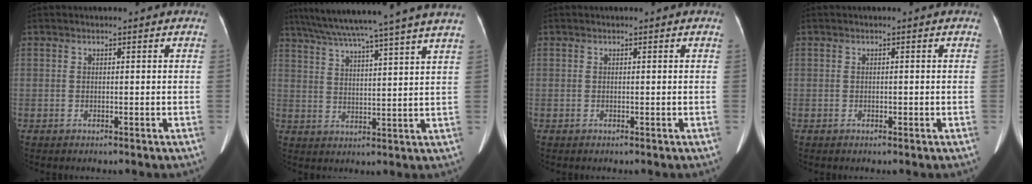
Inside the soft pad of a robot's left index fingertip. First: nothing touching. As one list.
[{"total": 21.1, "force": [18.2, -1.7, 10.7], "torque": [-0.184, 0.002, 0.251]}, {"total": 0.0}, {"total": 0.0}]